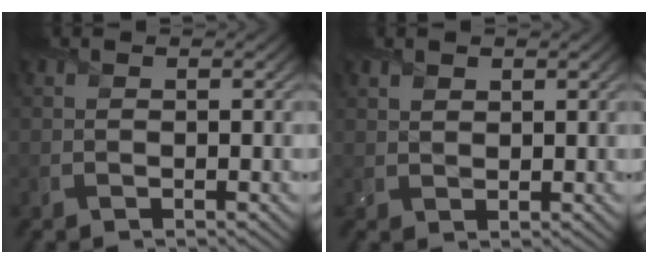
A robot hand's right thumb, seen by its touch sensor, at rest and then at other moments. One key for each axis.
{"total": 1.4, "fx": 1.1, "fy": 0.8, "fz": 0.4, "tx": -0.012, "ty": -0.001, "tz": 0.026}